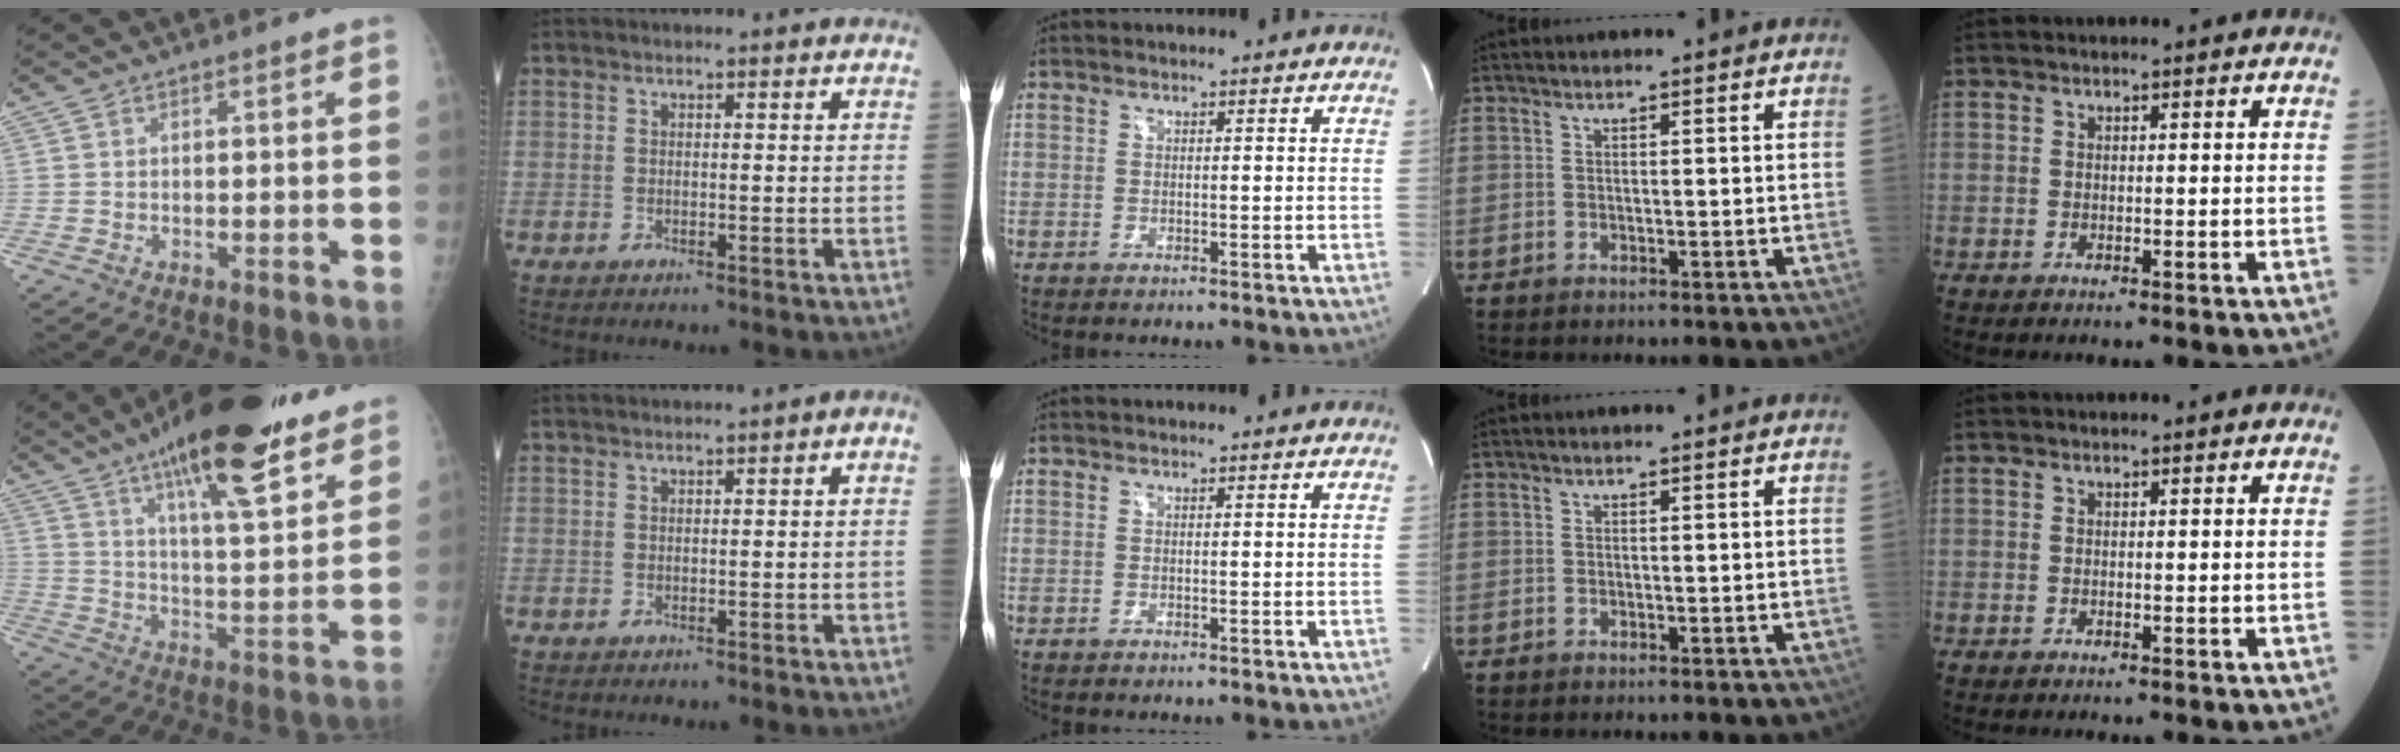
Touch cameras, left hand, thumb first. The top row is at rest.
{"thumb": {"total": 23.7, "force": [15.9, 6.0, 16.5], "torque": [-0.231, -0.051, 0.247]}, "index": {"total": 1.2, "force": [0.1, 0.4, 1.1], "torque": [-0.015, 0.011, 0.002]}}